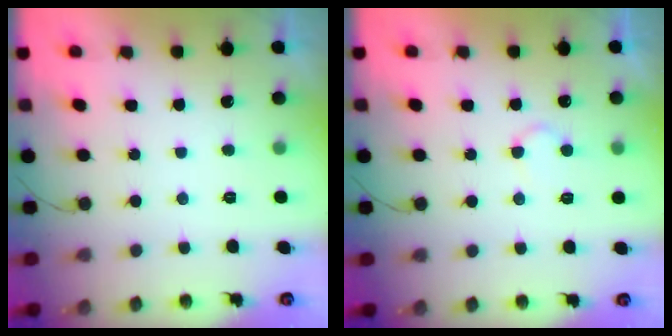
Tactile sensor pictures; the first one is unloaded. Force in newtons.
{"total": 5.1, "press": 5.1, "slide": 0.4}